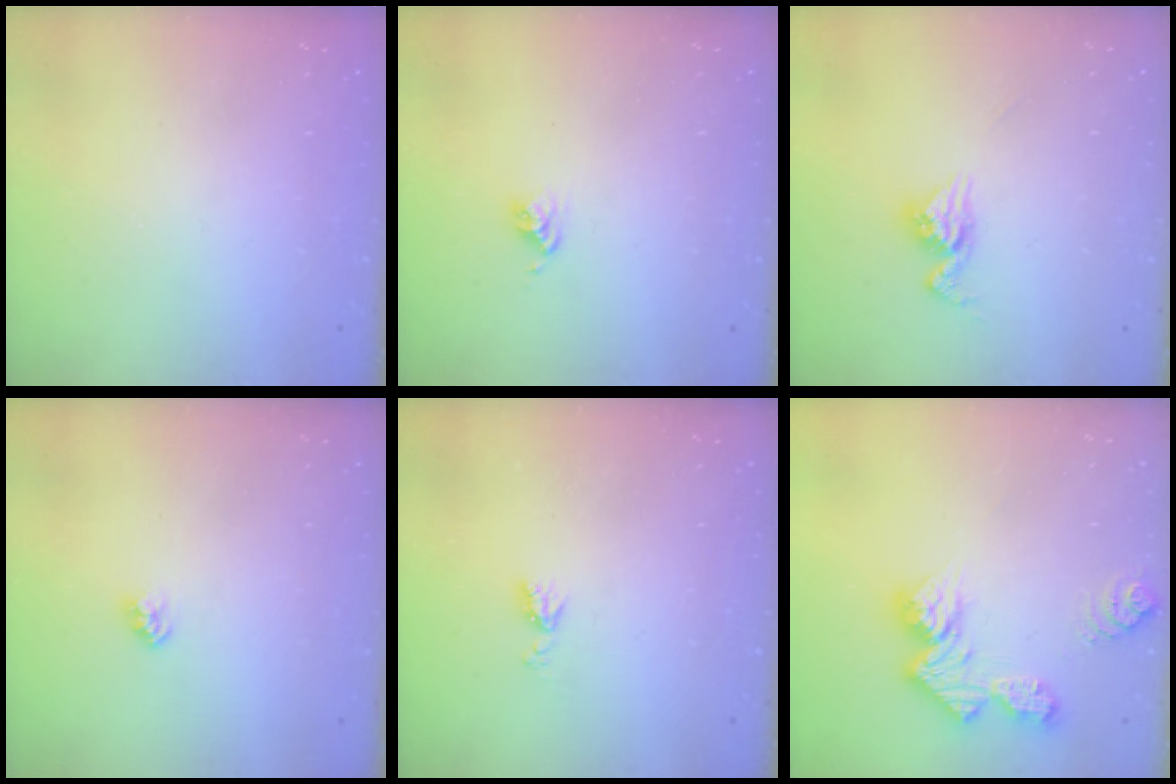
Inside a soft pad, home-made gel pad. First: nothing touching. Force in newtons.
{"total": 3.7, "press": 3.7, "slide": 0.6}
{"total": 11.1, "press": 11.0, "slide": 0.9}
{"total": 2.3, "press": 2.3, "slide": 0.1}
{"total": 5.6, "press": 5.5, "slide": 0.8}
{"total": 12.0, "press": 12.0, "slide": 1.0}